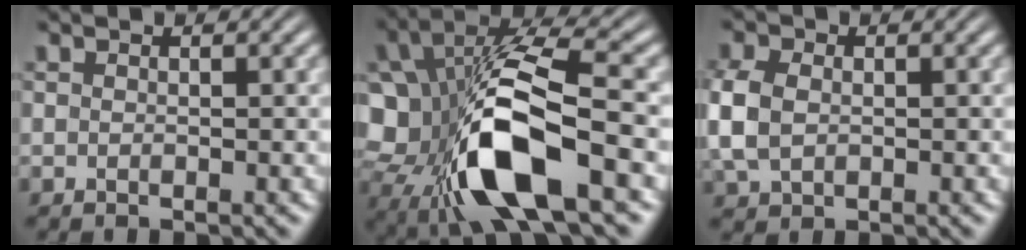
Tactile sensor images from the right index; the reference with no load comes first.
{"total": 12.5, "force": [-2.0, 7.4, 9.8], "torque": [-0.207, -0.014, -0.028]}
{"total": 3.8, "force": [0.0, 3.1, 2.2], "torque": [-0.071, -0.011, 0.009]}